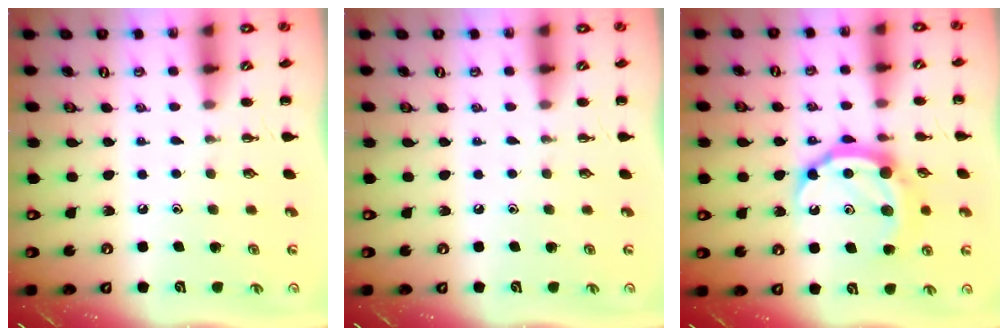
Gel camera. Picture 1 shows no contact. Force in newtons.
{"total": 0.0}
{"total": 12.4, "press": 12.4, "slide": 0.8}